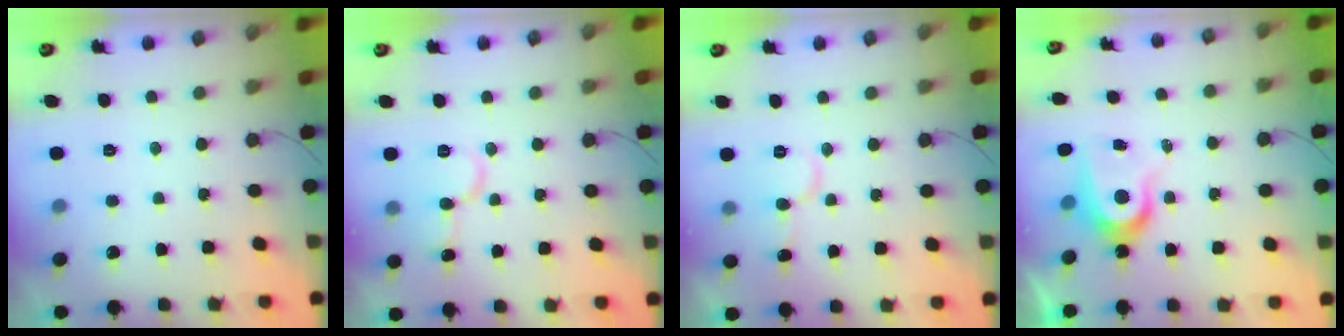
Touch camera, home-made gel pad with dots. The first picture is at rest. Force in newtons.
{"total": 9.4, "press": 9.3, "slide": 1.3}
{"total": 7.6, "press": 7.6, "slide": 0.8}
{"total": 8.1, "press": 8.1, "slide": 0.6}